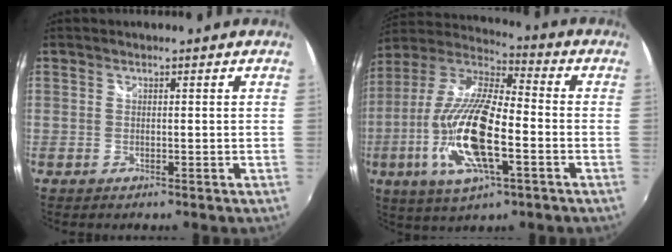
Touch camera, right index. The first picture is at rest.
{"total": 20.6, "force": [-5.8, 6.8, 18.6], "torque": [-0.382, -0.020, -0.117]}